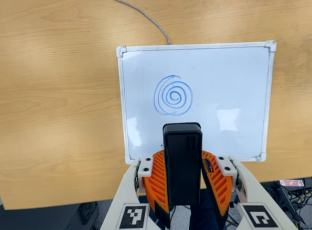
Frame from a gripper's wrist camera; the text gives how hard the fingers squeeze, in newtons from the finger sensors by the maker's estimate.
{"total": 4.9, "left": 4.7, "right": 5.1}